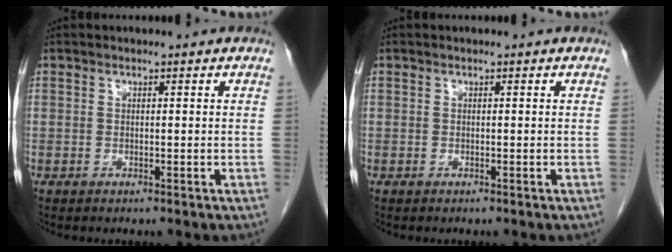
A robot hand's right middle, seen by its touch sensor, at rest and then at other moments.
{"total": 0.0}